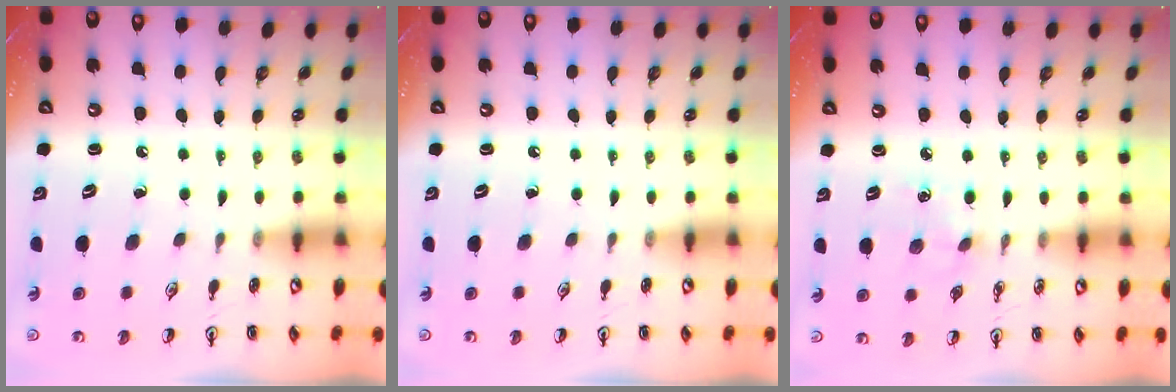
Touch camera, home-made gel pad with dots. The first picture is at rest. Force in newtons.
{"total": 0.0}
{"total": 3.7, "press": 3.7, "slide": 0.5}